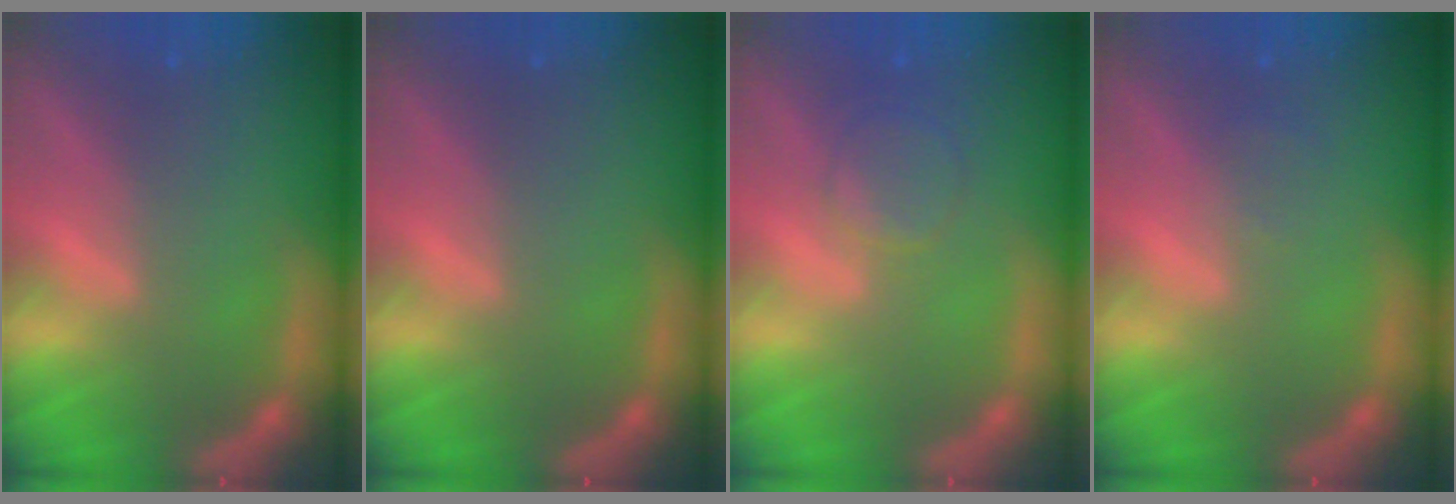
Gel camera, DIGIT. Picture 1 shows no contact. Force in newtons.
{"total": 0.0}
{"total": 3.5}
{"total": 0.9}